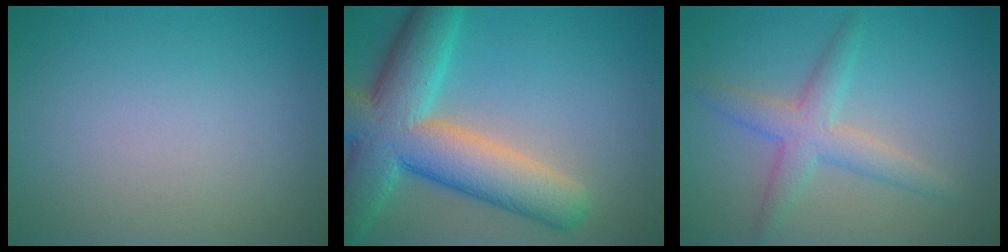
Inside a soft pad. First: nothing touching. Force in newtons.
{"total": 11.1, "press": 11.1, "slide": 0.5}
{"total": 3.5, "press": 3.5, "slide": 0.1}